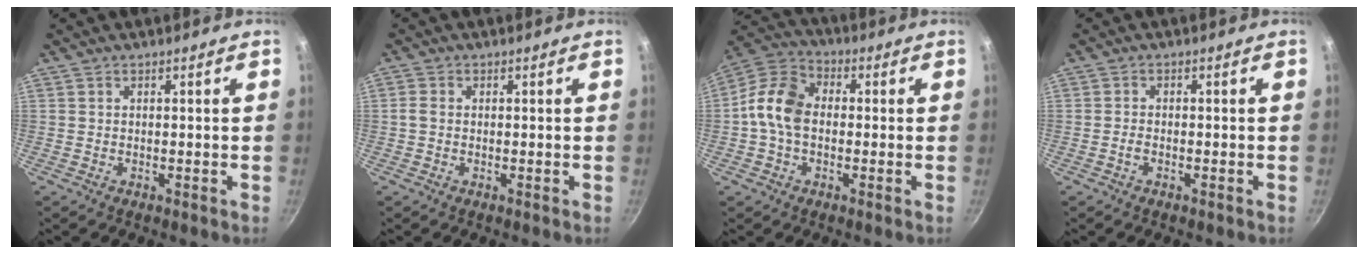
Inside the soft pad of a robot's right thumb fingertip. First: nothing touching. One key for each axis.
{"total": 1.6, "fx": -0.1, "fy": 1.2, "fz": 1.0, "tx": -0.023, "ty": 0.005, "tz": -0.005}
{"total": 10.4, "fx": -0.6, "fy": 7.5, "fz": 7.1, "tx": -0.115, "ty": 0.028, "tz": -0.034}
{"total": 1.3, "fx": -0.7, "fy": 0.6, "fz": 0.9, "tx": -0.024, "ty": 0.008, "tz": -0.018}